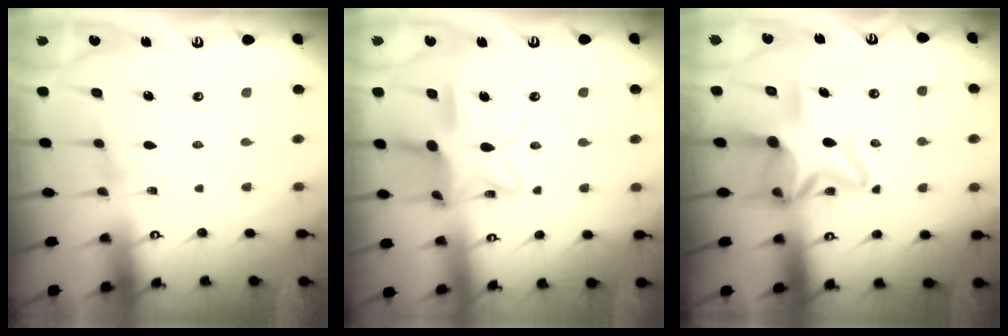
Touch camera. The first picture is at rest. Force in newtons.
{"total": 15.7, "press": 15.6, "slide": 1.3}
{"total": 13.7, "press": 13.6, "slide": 1.9}